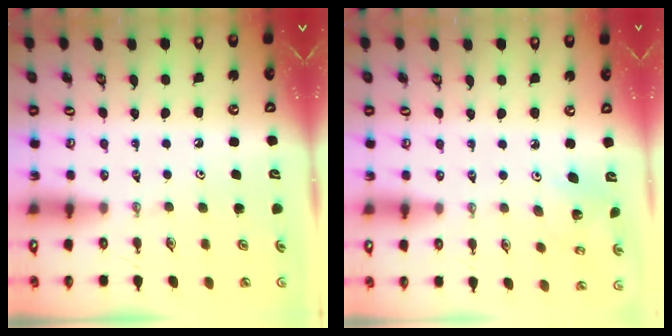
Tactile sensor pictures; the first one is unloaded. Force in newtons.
{"total": 2.9, "press": 2.9, "slide": 0.3}